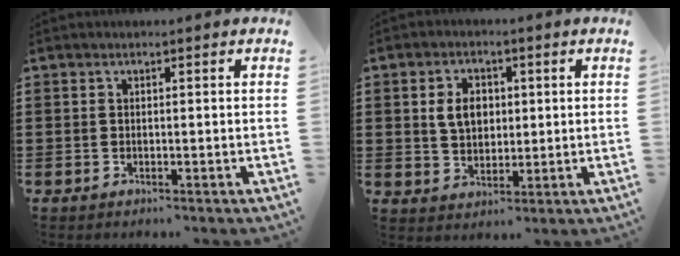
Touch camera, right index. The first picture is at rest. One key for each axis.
{"total": 5.1, "fx": 1.0, "fy": 3.7, "fz": 3.3, "tx": -0.076, "ty": 0.008, "tz": 0.011}